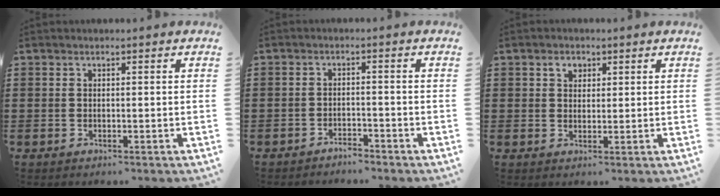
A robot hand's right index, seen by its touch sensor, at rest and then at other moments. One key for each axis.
{"total": 2.0, "fx": -2.0, "fy": 0.2, "fz": 0.0, "tx": -0.007, "ty": 0.002, "tz": -0.044}
{"total": 2.3, "fx": 1.2, "fy": 1.7, "fz": 1.1, "tx": -0.028, "ty": 0.008, "tz": 0.021}